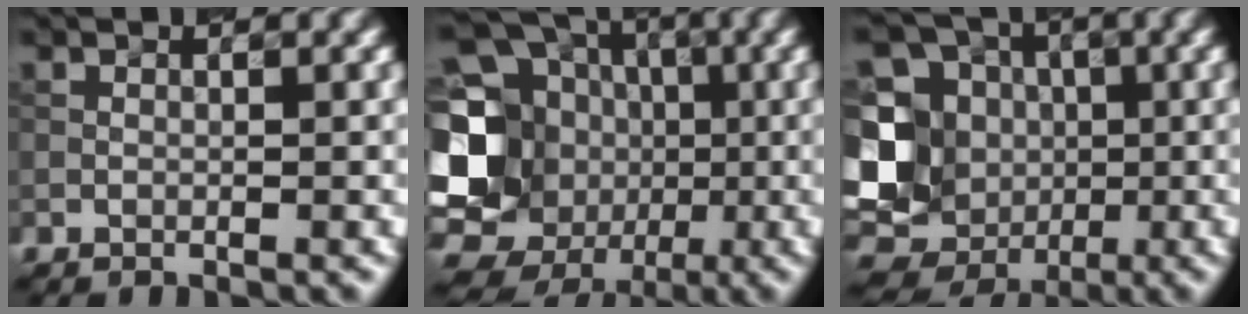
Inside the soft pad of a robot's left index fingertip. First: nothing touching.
{"total": 18.9, "force": [-2.3, 17.1, 7.5], "torque": [-0.171, 0.007, -0.070]}
{"total": 16.0, "force": [-2.6, 14.4, 6.4], "torque": [-0.162, 0.010, -0.048]}